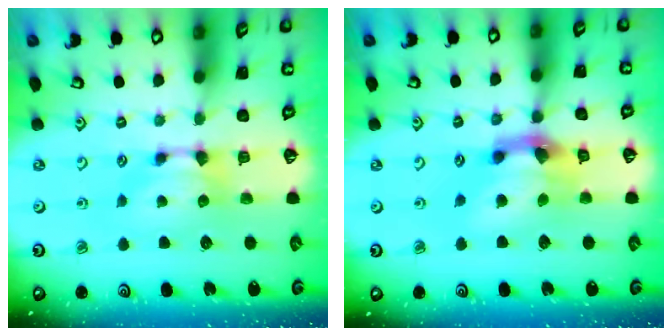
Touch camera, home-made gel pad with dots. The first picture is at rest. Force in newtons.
{"total": 5.8, "press": 5.3, "slide": 2.4}